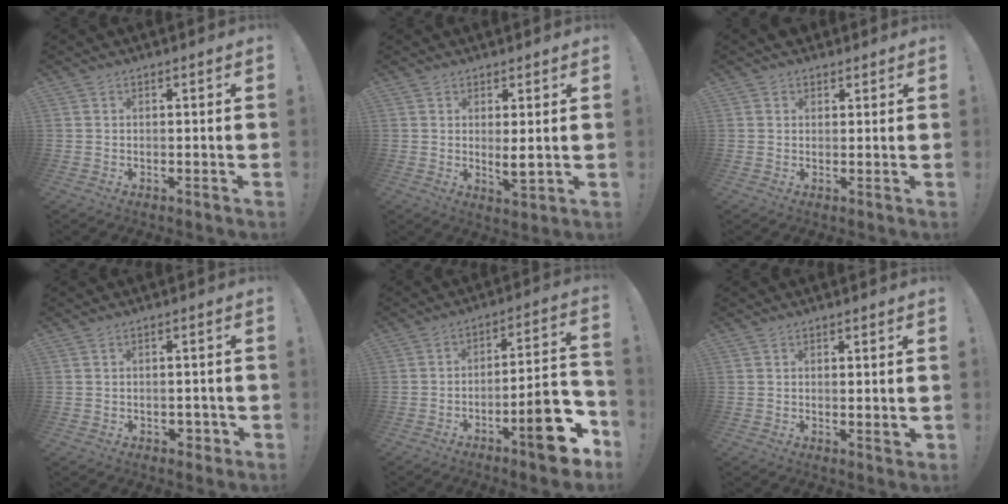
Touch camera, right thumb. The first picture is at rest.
{"total": 4.3, "force": [1.1, 0.8, 4.1], "torque": [-0.043, -0.027, 0.017]}
{"total": 2.5, "force": [1.6, 1.8, 0.3], "torque": [0.000, -0.006, 0.029]}
{"total": 2.9, "force": [-1.0, 2.1, 1.7], "torque": [-0.017, 0.001, -0.016]}
{"total": 16.7, "force": [-8.0, 4.5, 13.9], "torque": [-0.161, 0.046, -0.120]}
{"total": 1.8, "force": [1.1, 0.2, 1.4], "torque": [-0.005, -0.012, 0.015]}